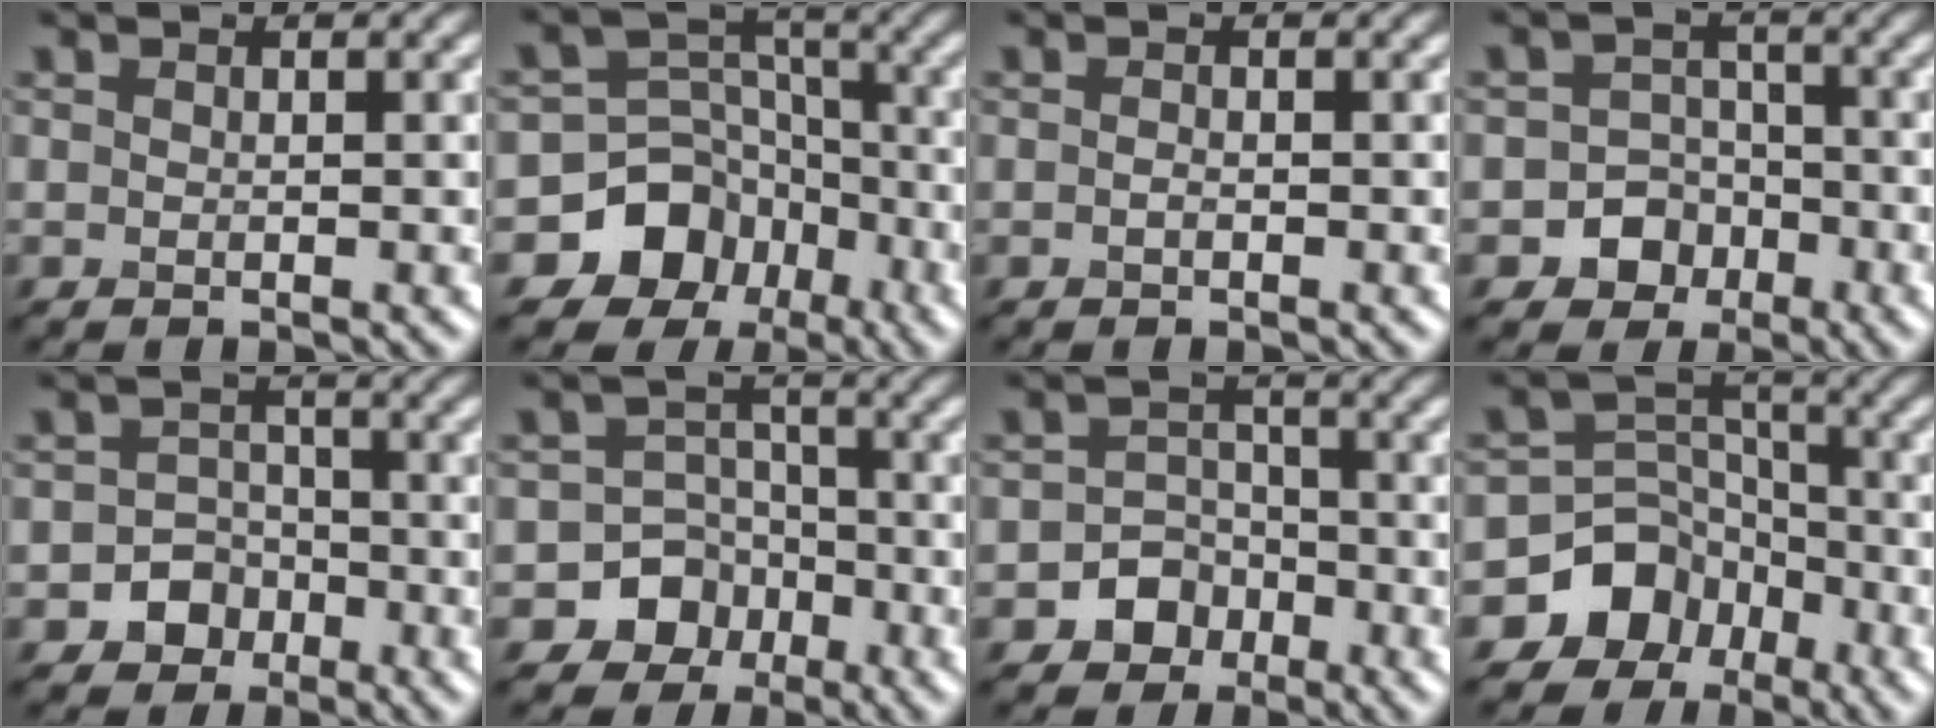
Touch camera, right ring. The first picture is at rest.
{"total": 9.7, "force": [-5.5, 7.8, 1.8], "torque": [-0.012, 0.003, -0.112]}
{"total": 0.5, "force": [-0.2, 0.2, 0.4], "torque": [-0.009, 0.000, -0.005]}
{"total": 4.2, "force": [-2.1, 3.6, 0.9], "torque": [0.025, 0.005, -0.046]}
{"total": 3.4, "force": [-1.7, 2.8, 0.8], "torque": [0.016, 0.010, -0.036]}
{"total": 6.7, "force": [-3.5, 5.6, 0.8], "torque": [0.021, -0.005, -0.086]}
{"total": 3.8, "force": [-2.1, 3.1, 0.8], "torque": [0.016, 0.008, -0.043]}
{"total": 7.8, "force": [-4.7, 6.1, 1.4], "torque": [-0.008, 0.012, -0.096]}